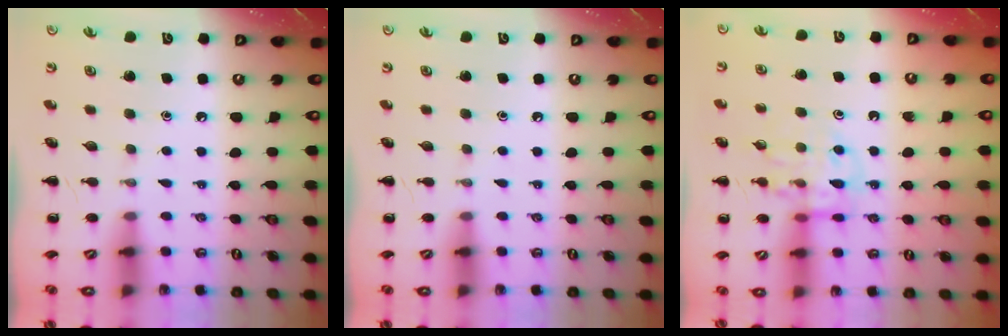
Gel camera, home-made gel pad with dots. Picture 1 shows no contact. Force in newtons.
{"total": 0.0}
{"total": 11.3, "press": 11.2, "slide": 1.6}